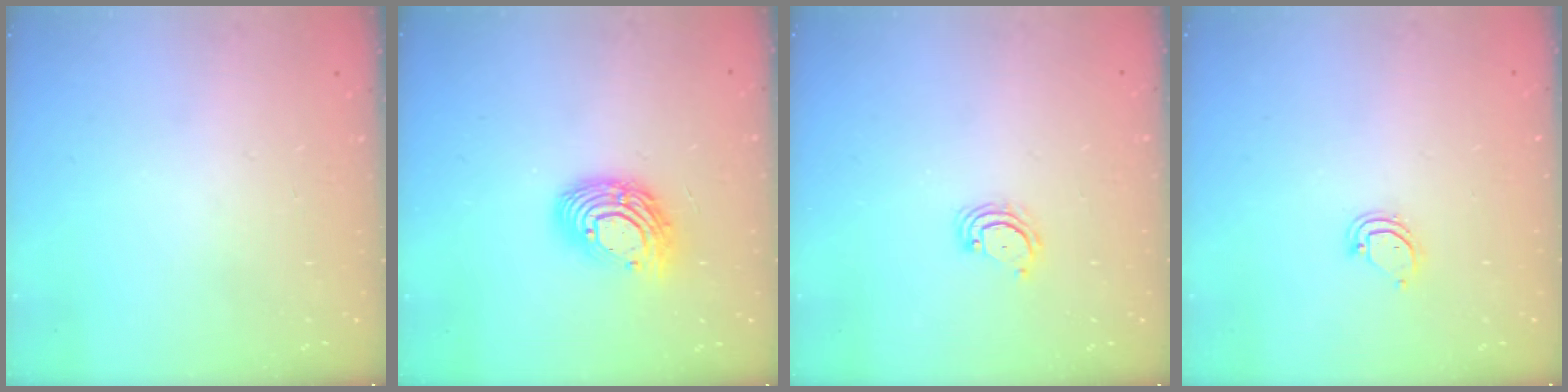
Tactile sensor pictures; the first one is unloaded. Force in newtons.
{"total": 12.4, "press": 12.4, "slide": 1.0}
{"total": 3.8, "press": 3.8, "slide": 0.5}
{"total": 3.1, "press": 3.1, "slide": 0.2}